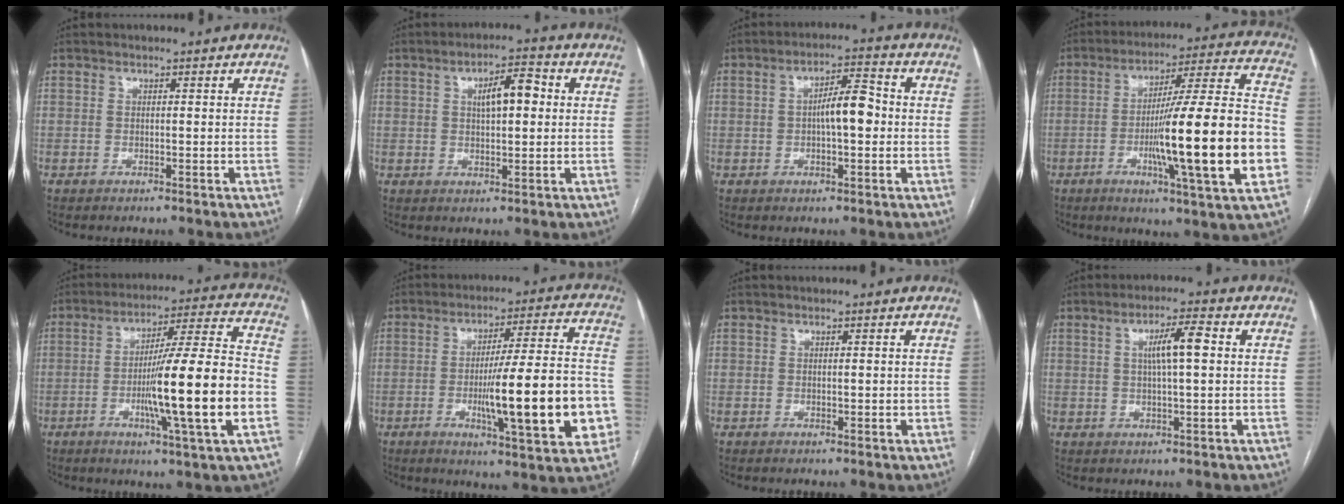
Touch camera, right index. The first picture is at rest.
{"total": 6.1, "force": [1.4, 1.9, 5.7], "torque": [-0.094, 0.016, 0.023]}
{"total": 6.7, "force": [0.0, 1.9, 6.4], "torque": [-0.108, 0.019, -0.001]}
{"total": 22.5, "force": [-5.2, 0.2, 21.9], "torque": [-0.311, -0.002, -0.084]}
{"total": 18.1, "force": [-4.2, -0.5, 17.6], "torque": [-0.285, -0.004, -0.072]}
{"total": 18.8, "force": [-4.4, 2.2, 18.2], "torque": [-0.244, 0.010, -0.056]}
{"total": 0.7, "force": [0.1, 0.4, 0.6], "torque": [-0.009, -0.002, 0.004]}
{"total": 5.8, "force": [1.1, 0.6, 5.6], "torque": [-0.100, 0.009, 0.020]}